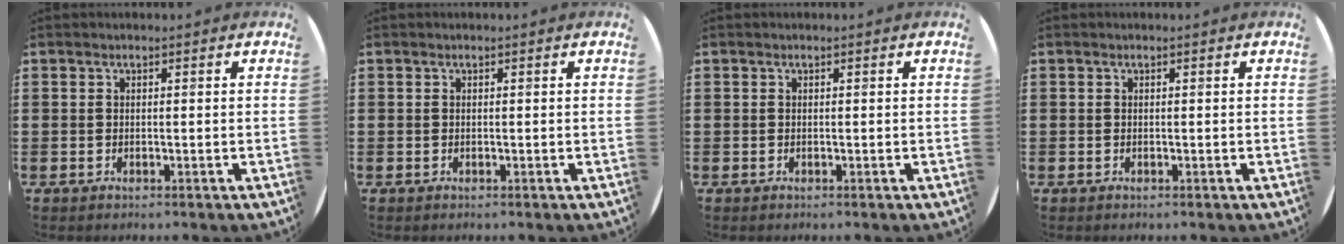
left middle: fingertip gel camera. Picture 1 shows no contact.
{"total": 0.0}
{"total": 0.0}
{"total": 0.0}